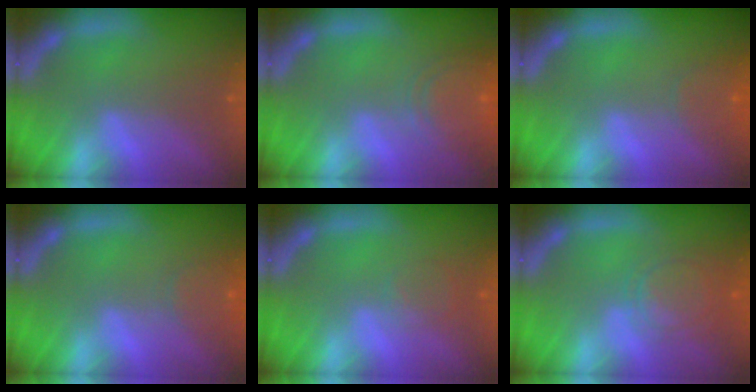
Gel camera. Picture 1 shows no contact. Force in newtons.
{"total": 6.5}
{"total": 2.4}
{"total": 3.0}
{"total": 2.0}
{"total": 5.1}